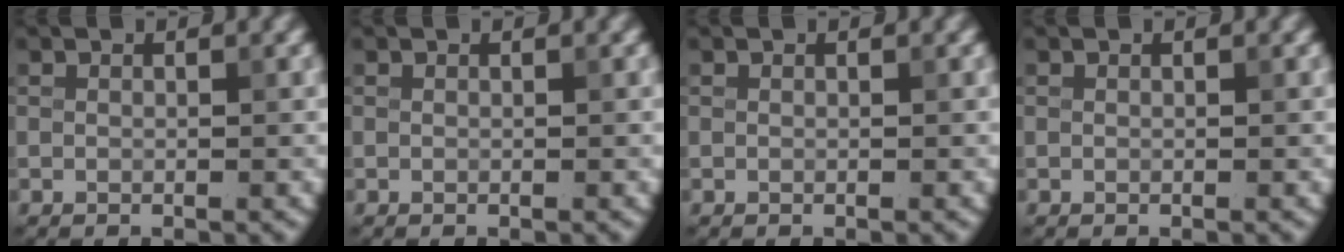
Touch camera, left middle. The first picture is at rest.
{"total": 0.0}
{"total": 0.0}
{"total": 0.0}